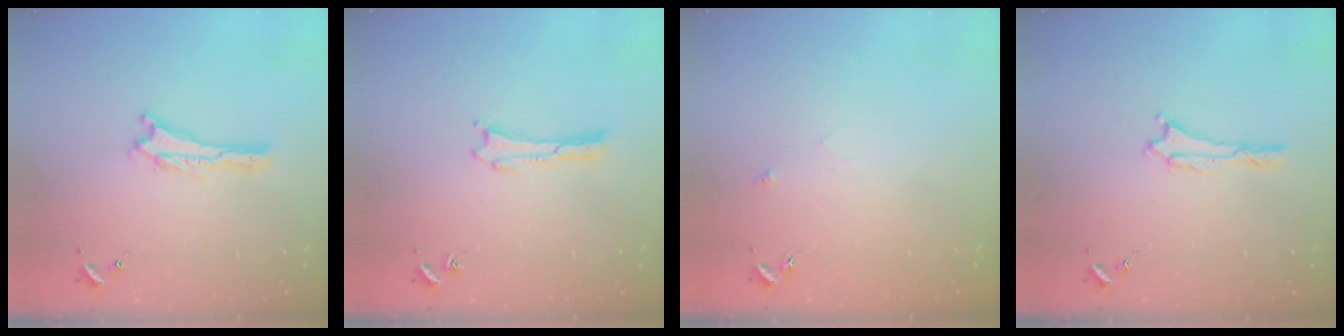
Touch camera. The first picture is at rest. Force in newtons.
{"total": 0.0}
{"total": 2.5, "press": 2.5, "slide": 0.2}
{"total": 0.0}